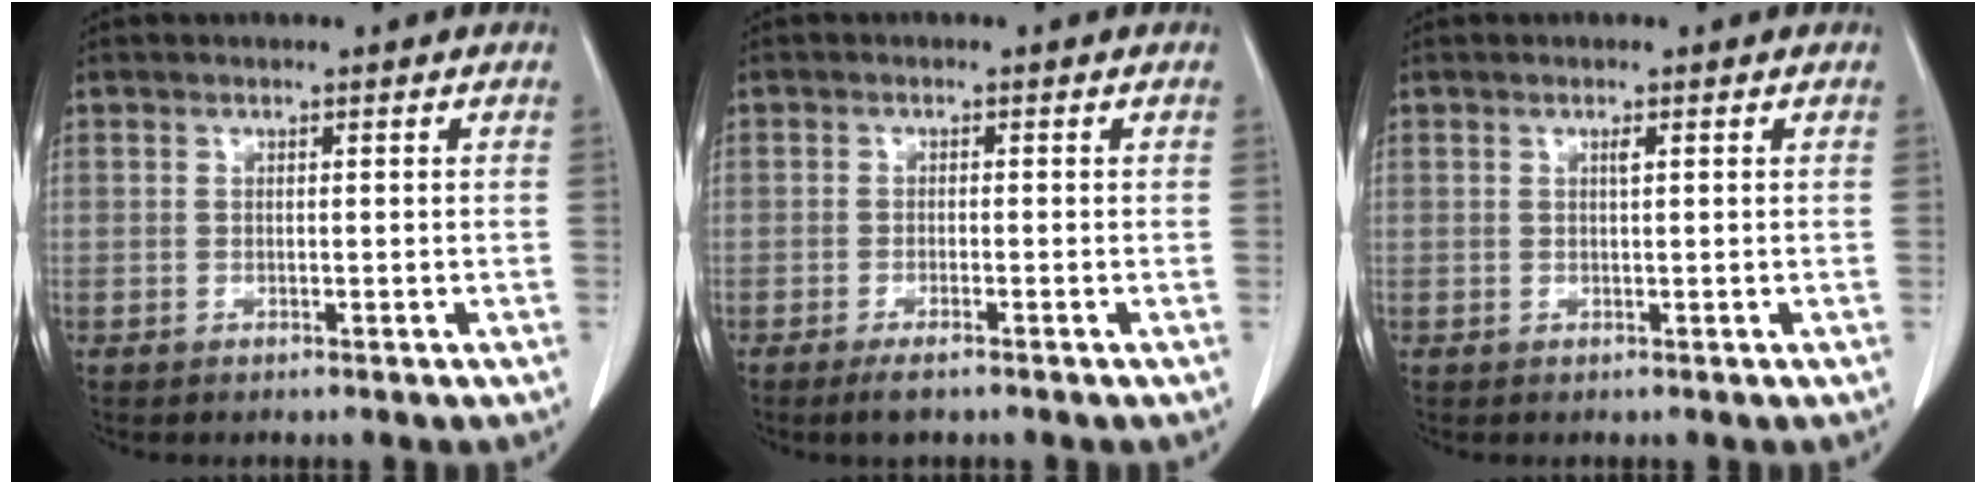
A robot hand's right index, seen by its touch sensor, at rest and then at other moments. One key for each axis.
{"total": 2.5, "fx": -1.8, "fy": 0.3, "fz": 1.7, "tx": -0.035, "ty": -0.005, "tz": -0.031}
{"total": 0.7, "fx": 0.3, "fy": 0.0, "fz": 0.6, "tx": -0.014, "ty": 0.001, "tz": 0.006}